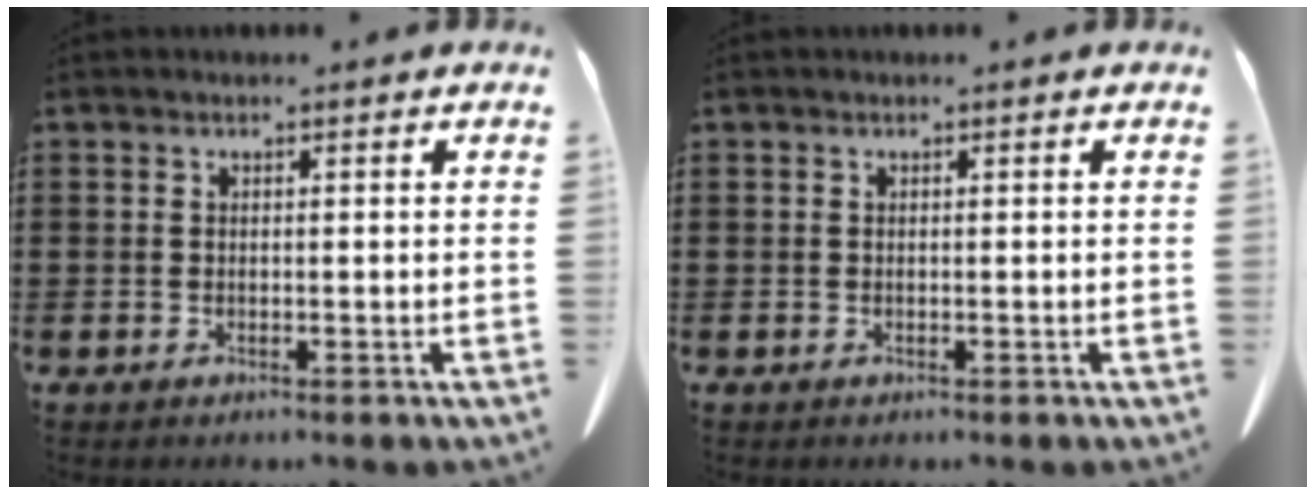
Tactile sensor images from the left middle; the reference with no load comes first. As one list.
[{"total": 0.0}]